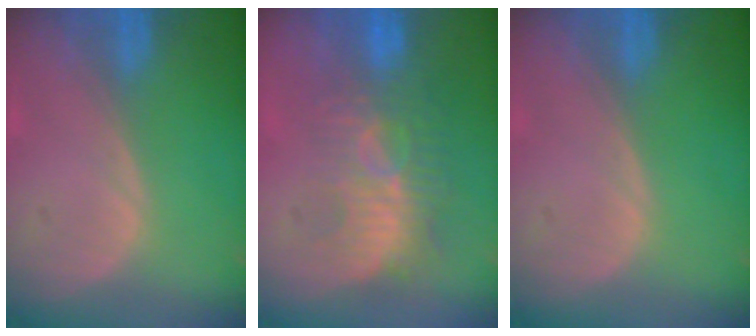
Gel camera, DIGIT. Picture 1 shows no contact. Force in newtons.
{"total": 9.2, "press": 8.4, "slide": 3.6}
{"total": 0.0}